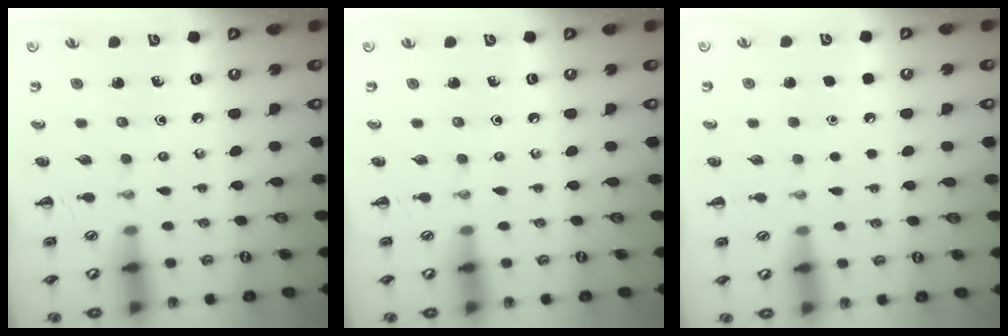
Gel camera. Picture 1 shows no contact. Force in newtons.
{"total": 0.0}
{"total": 1.7, "press": 1.7, "slide": 0.1}